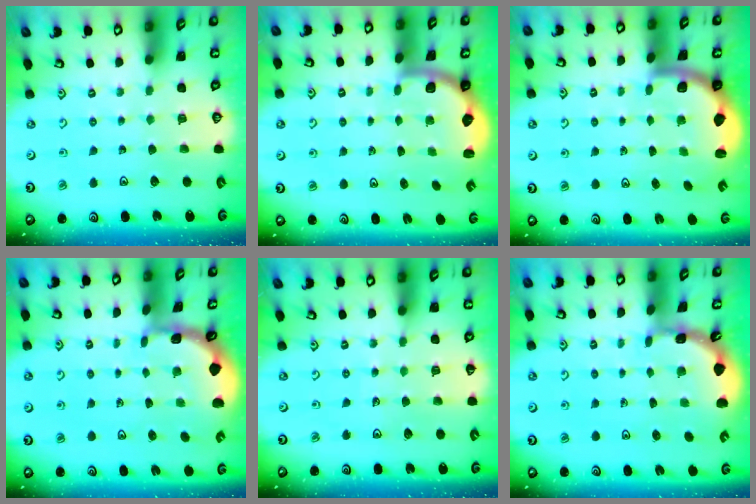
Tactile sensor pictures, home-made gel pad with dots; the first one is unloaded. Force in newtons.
{"total": 2.2, "press": 2.0, "slide": 1.1}
{"total": 3.3, "press": 3.1, "slide": 1.2}
{"total": 1.3, "press": 1.3, "slide": 0.1}
{"total": 4.9, "press": 4.8, "slide": 0.7}
{"total": 1.6, "press": 1.6, "slide": 0.1}